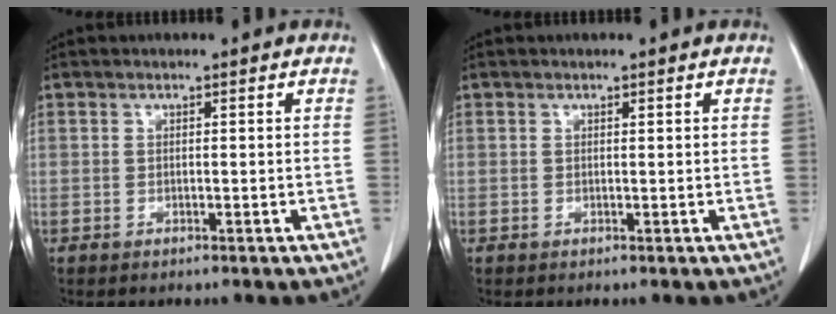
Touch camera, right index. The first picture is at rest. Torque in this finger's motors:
{"motor_torque": [-0.11, -0.02, 0.02, -0.01]}